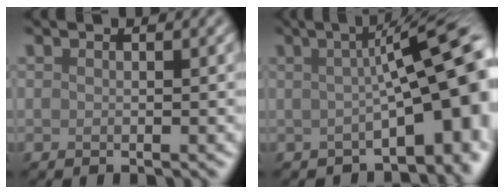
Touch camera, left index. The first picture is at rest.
{"total": 11.1, "force": [-0.5, 3.1, 10.7], "torque": [-0.123, 0.012, -0.006]}